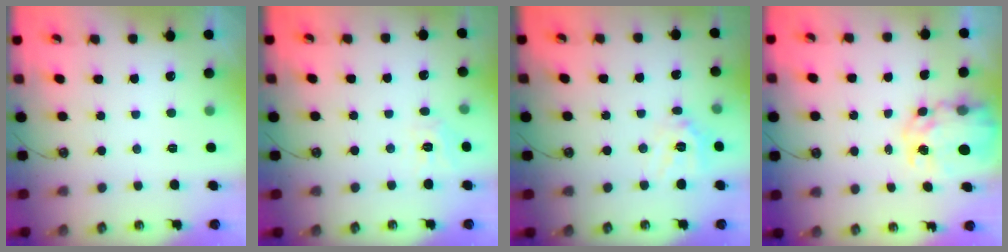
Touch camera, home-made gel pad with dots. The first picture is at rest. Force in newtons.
{"total": 5.3, "press": 5.3, "slide": 0.5}
{"total": 11.8, "press": 11.7, "slide": 1.2}
{"total": 8.7, "press": 8.7, "slide": 0.8}